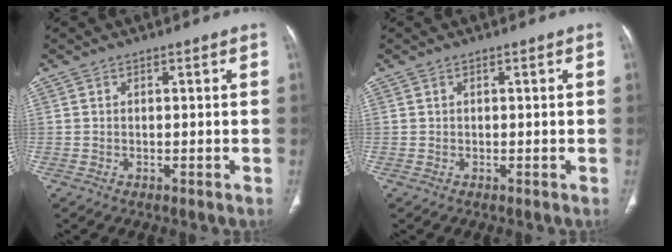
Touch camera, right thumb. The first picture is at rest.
{"total": 0.0}